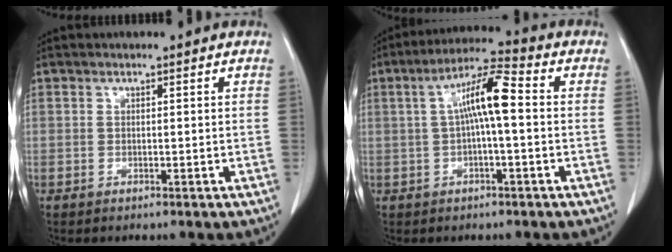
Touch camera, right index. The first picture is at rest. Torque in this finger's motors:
{"motor_torque": [1.23, 0.19, 0.41, 0.13]}